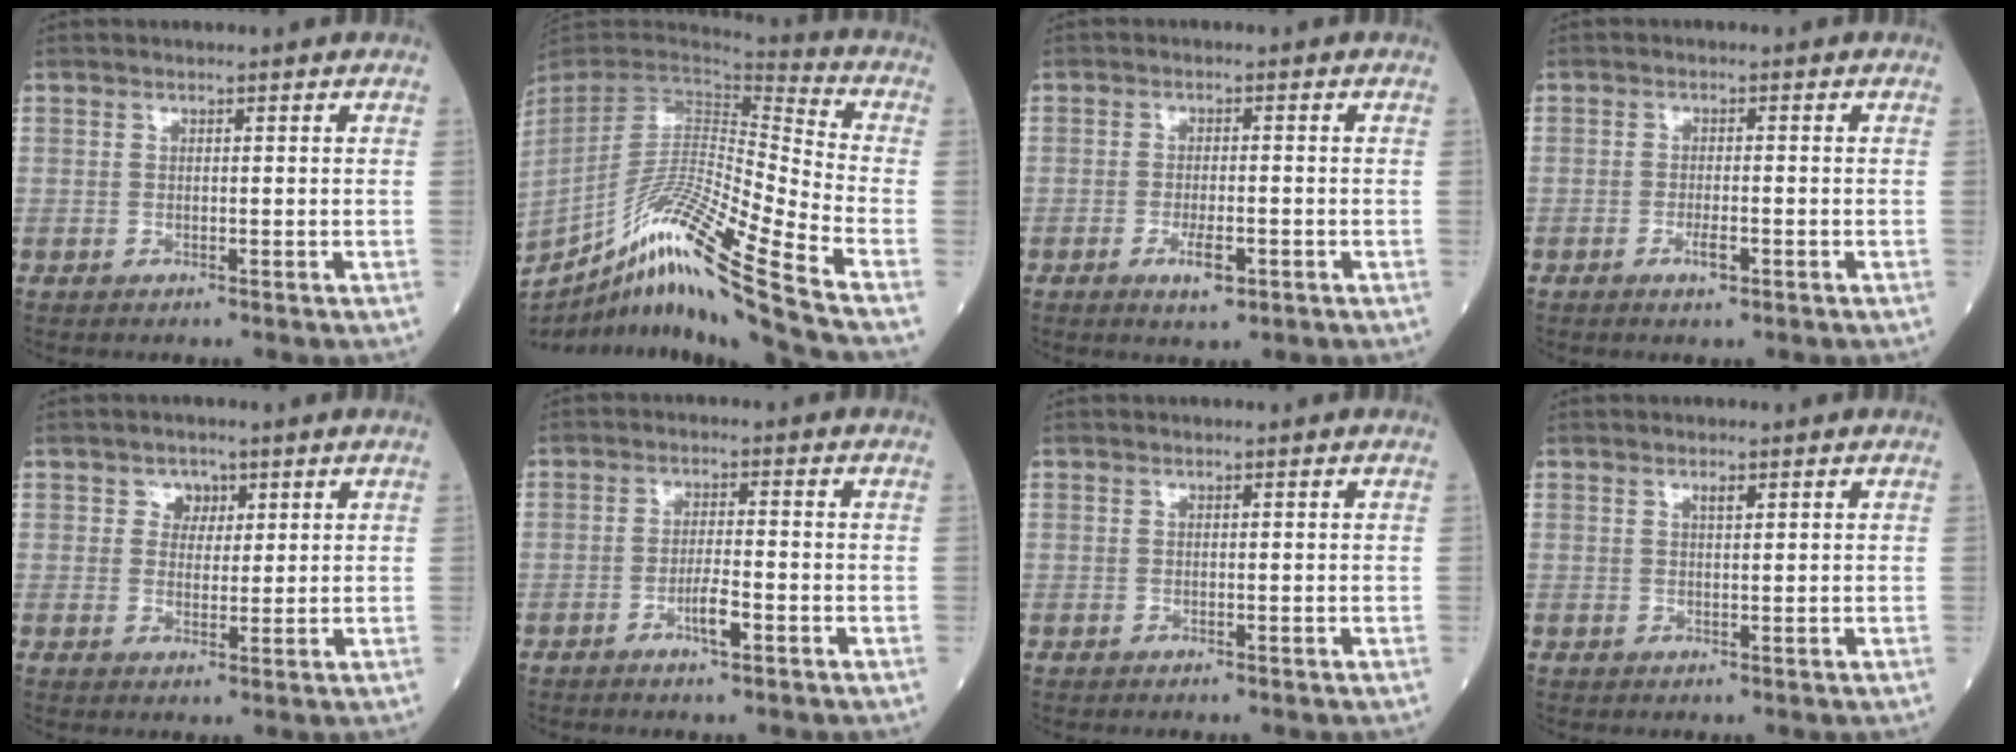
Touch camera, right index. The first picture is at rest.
{"total": 22.0, "force": [-16.0, -2.3, 14.9], "torque": [-0.285, -0.023, -0.294]}
{"total": 3.7, "force": [-1.7, 0.9, 3.1], "torque": [-0.056, -0.002, -0.027]}
{"total": 2.3, "force": [-1.1, 0.4, 1.9], "torque": [-0.033, -0.001, -0.020]}
{"total": 2.8, "force": [1.3, 2.3, 0.9], "torque": [-0.007, 0.003, 0.016]}
{"total": 3.5, "force": [-1.8, 0.4, 3.0], "torque": [-0.056, 0.000, -0.034]}
{"total": 0.0}
{"total": 1.0, "force": [0.6, 0.2, 0.8], "torque": [-0.017, -0.001, 0.010]}